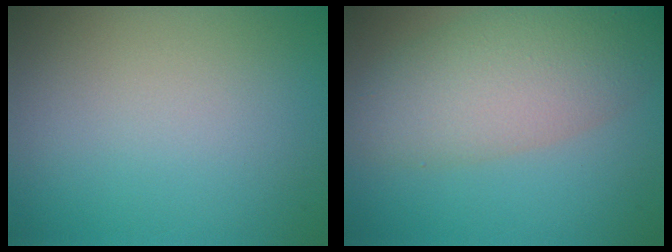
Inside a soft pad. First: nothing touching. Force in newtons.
{"total": 6.6, "press": 6.6, "slide": 0.5}